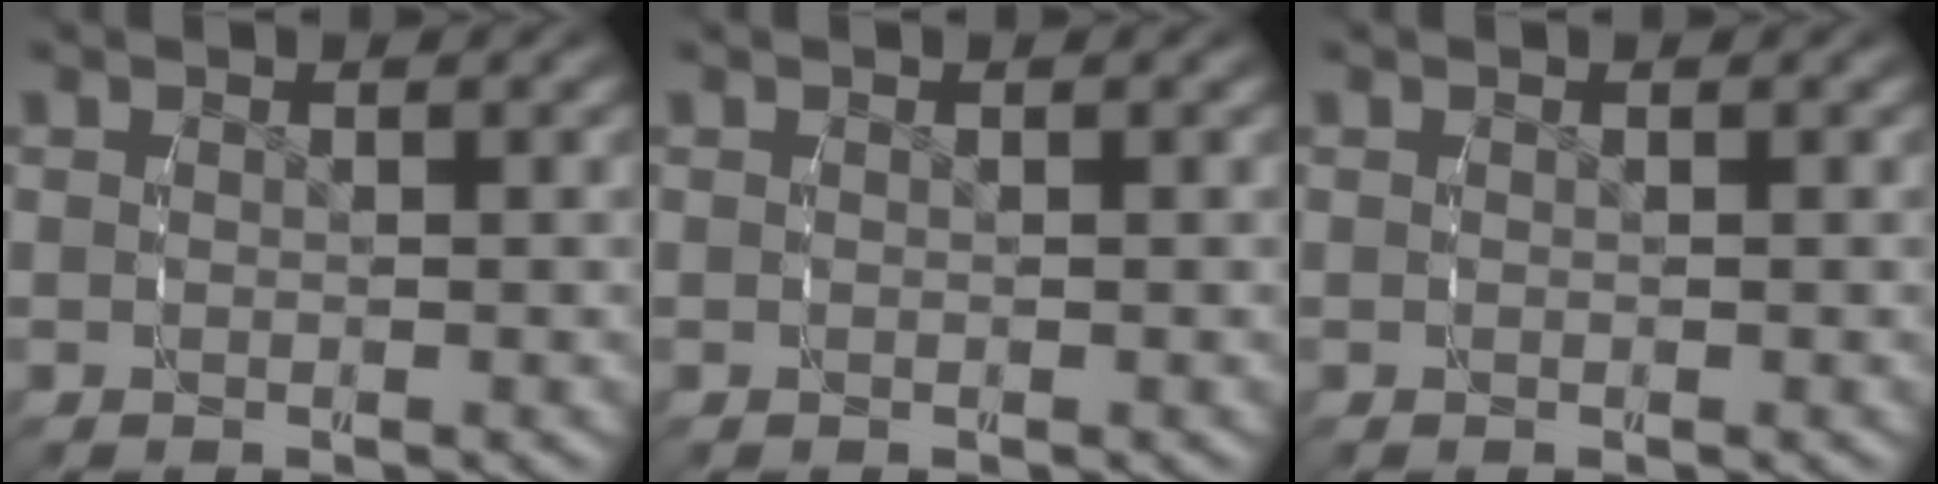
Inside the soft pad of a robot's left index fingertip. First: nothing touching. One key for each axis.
{"total": 0.0}
{"total": 0.0}